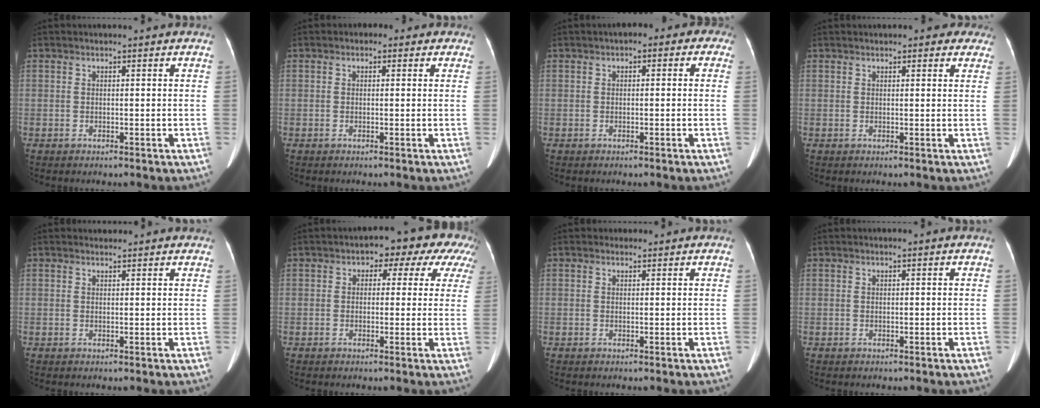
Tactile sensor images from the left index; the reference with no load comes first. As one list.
[{"total": 1.3, "force": [0.3, 1.2, 0.6], "torque": [-0.003, 0.011, -0.006]}, {"total": 3.1, "force": [0.5, 1.8, 2.5], "torque": [-0.019, 0.025, -0.008]}, {"total": 3.4, "force": [2.7, 1.4, 1.5], "torque": [-0.002, 0.014, 0.023]}, {"total": 2.1, "force": [2.0, 0.6, 0.0], "torque": [-0.007, 0.013, 0.022]}, {"total": 8.1, "force": [4.2, 5.3, 4.5], "torque": [-0.036, 0.039, 0.031]}, {"total": 0.7, "force": [0.5, 0.5, -0.1], "torque": [0.001, 0.006, 0.008]}, {"total": 0.0}]